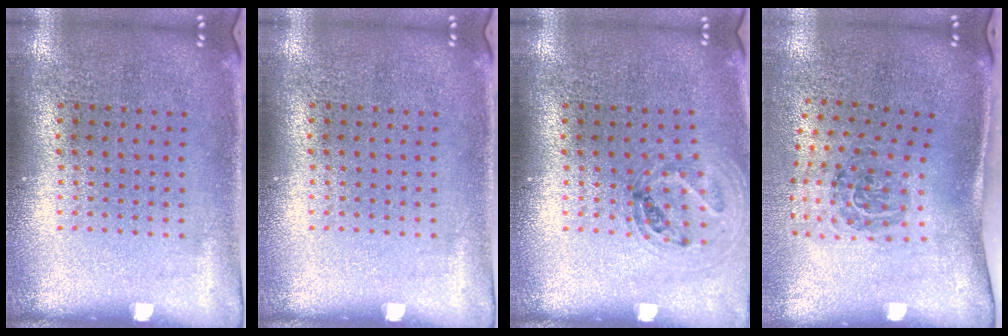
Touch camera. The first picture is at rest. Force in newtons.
{"total": 0.0}
{"total": 0.9, "press": 0.9, "slide": 0.1}
{"total": 1.9, "press": 1.2, "slide": 1.5}